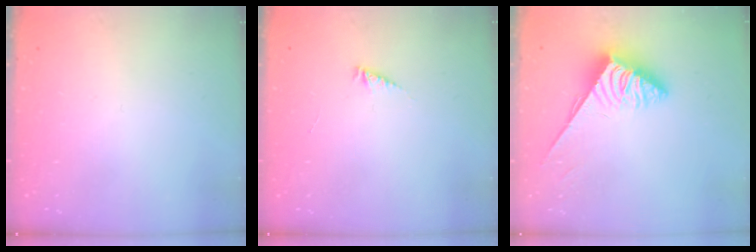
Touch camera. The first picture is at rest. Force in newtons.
{"total": 2.8, "press": 2.7, "slide": 0.4}
{"total": 3.8, "press": 3.7, "slide": 0.6}